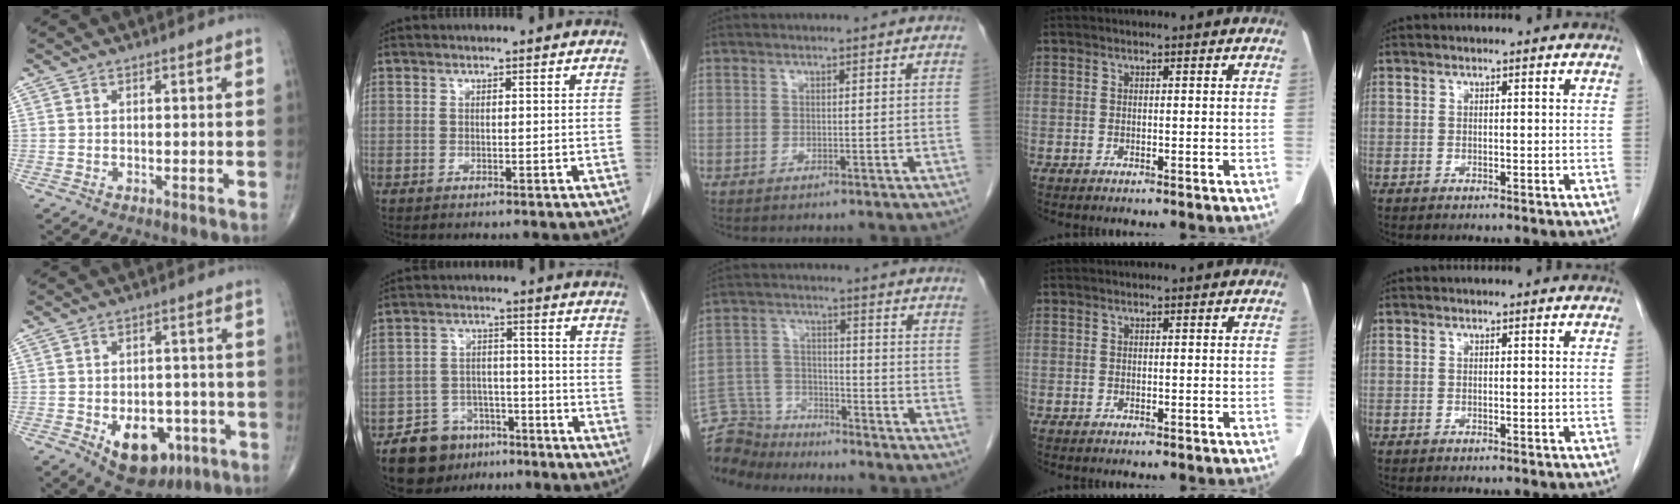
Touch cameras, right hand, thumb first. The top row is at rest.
{"thumb": {"total": 12.4, "force": [-4.9, 7.8, 8.3], "torque": [-0.089, 0.020, -0.058]}, "index": {"total": 8.5, "force": [-6.0, 5.8, 1.9], "torque": [-0.030, 0.017, -0.094]}, "middle": {"total": 10.1, "force": [-9.6, 2.9, 0.0], "torque": [-0.009, 0.022, -0.179]}}